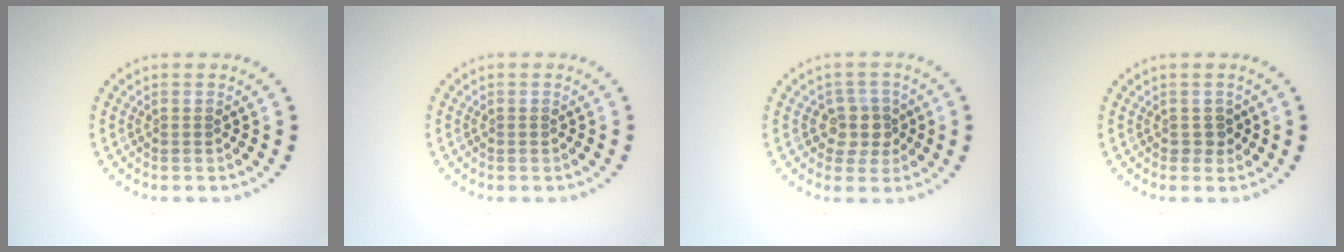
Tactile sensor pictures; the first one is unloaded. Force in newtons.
{"total": 0.0}
{"total": 2.5, "press": 2.0, "slide": 1.4}
{"total": 1.1, "press": 0.9, "slide": 0.6}